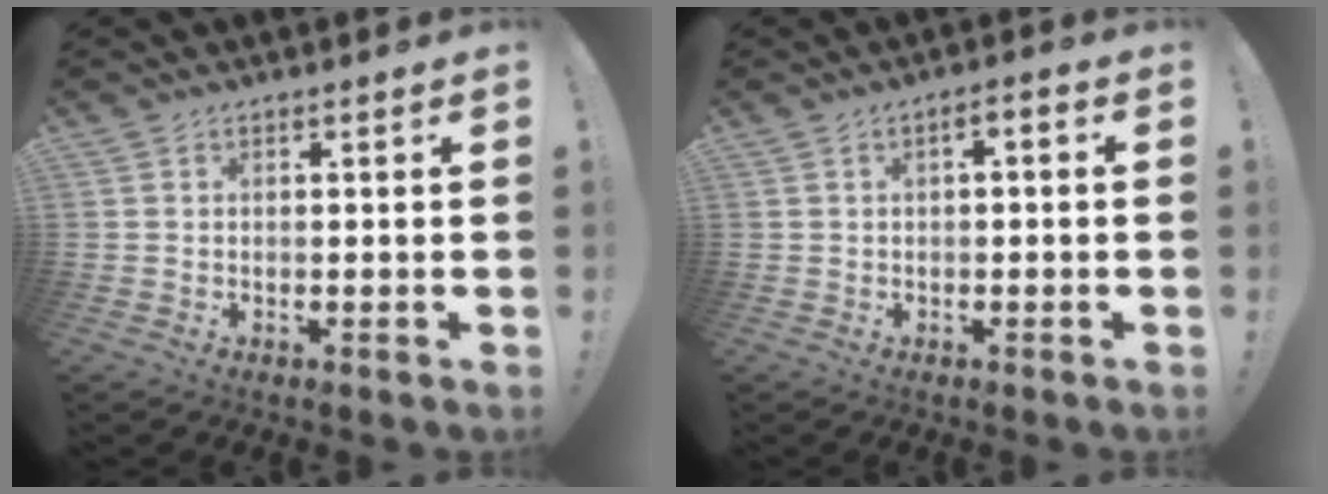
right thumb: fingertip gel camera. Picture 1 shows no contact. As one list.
[{"total": 2.5, "force": [-1.5, 1.0, 1.8], "torque": [-0.037, 0.016, -0.027]}]